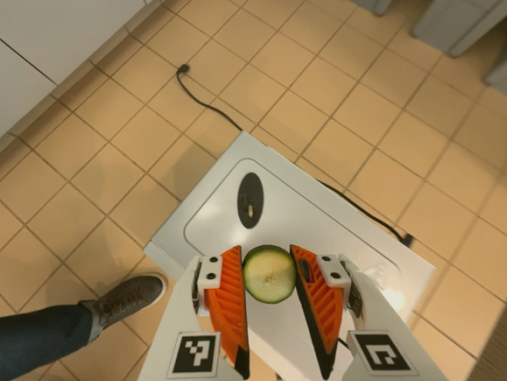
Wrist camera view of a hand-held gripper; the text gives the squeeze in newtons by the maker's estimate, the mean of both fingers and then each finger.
{"total": 6.4, "left": 6.0, "right": 6.8}